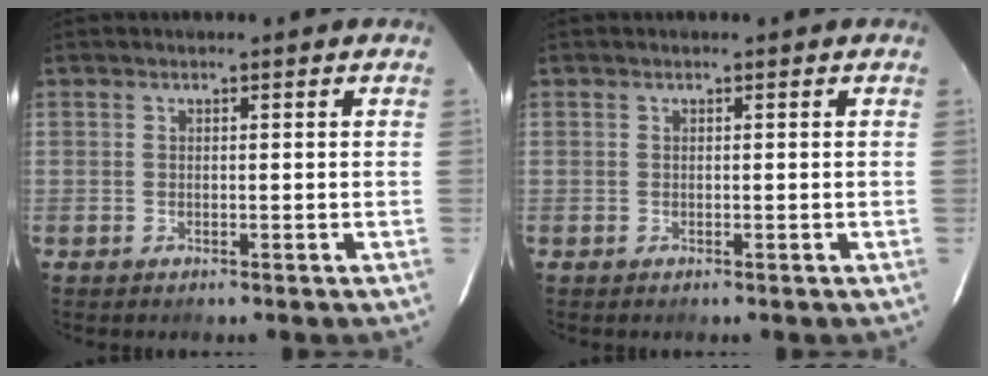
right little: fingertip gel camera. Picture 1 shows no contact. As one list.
[{"total": 0.0}]